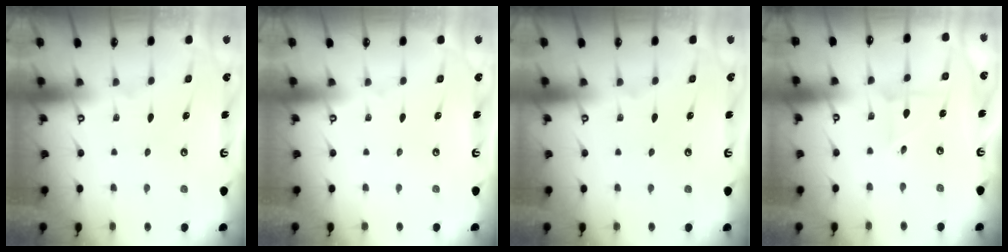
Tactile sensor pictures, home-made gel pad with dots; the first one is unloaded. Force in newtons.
{"total": 0.0}
{"total": 0.0}
{"total": 2.4, "press": 2.4, "slide": 0.2}